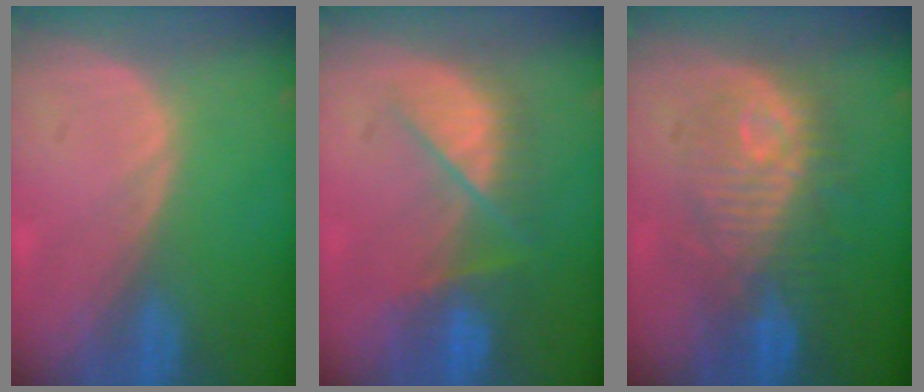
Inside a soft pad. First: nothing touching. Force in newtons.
{"total": 7.6, "press": 7.1, "slide": 2.6}
{"total": 9.7, "press": 9.7, "slide": 0.7}